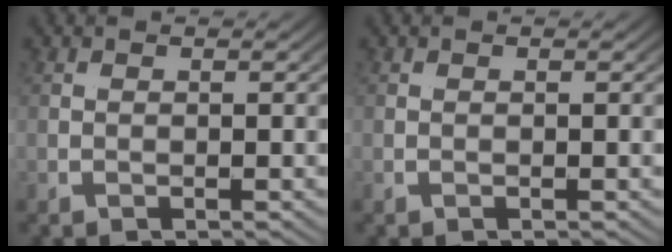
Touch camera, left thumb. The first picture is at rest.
{"total": 0.0}